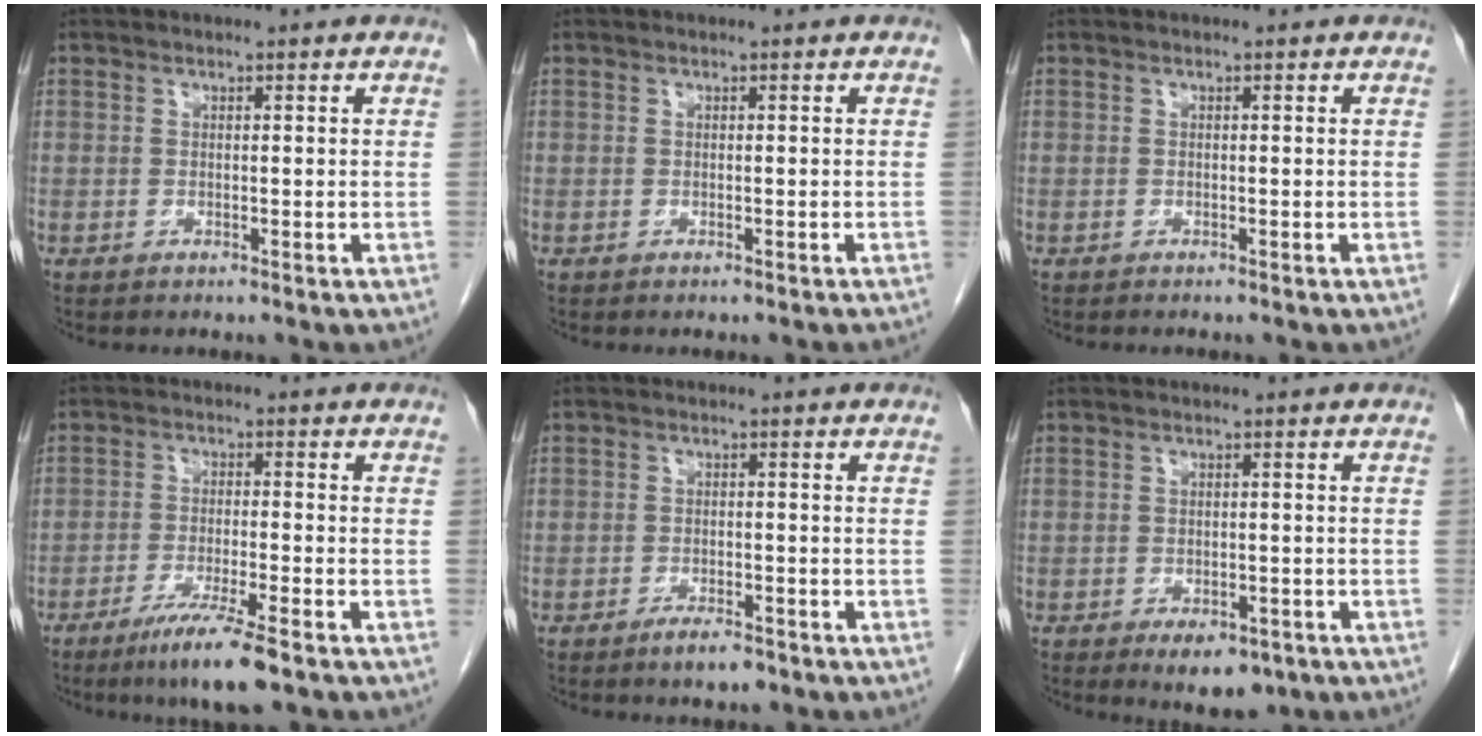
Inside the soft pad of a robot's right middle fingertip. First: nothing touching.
{"total": 0.8, "force": [-0.8, -0.1, 0.4], "torque": [-0.004, 0.002, -0.011]}
{"total": 0.0}
{"total": 7.7, "force": [-5.1, -0.2, 5.7], "torque": [-0.101, -0.021, -0.089]}
{"total": 3.1, "force": [-2.2, 0.9, 1.9], "torque": [-0.035, -0.001, -0.034]}
{"total": 5.6, "force": [-3.5, 2.8, 3.5], "torque": [-0.042, -0.002, -0.042]}